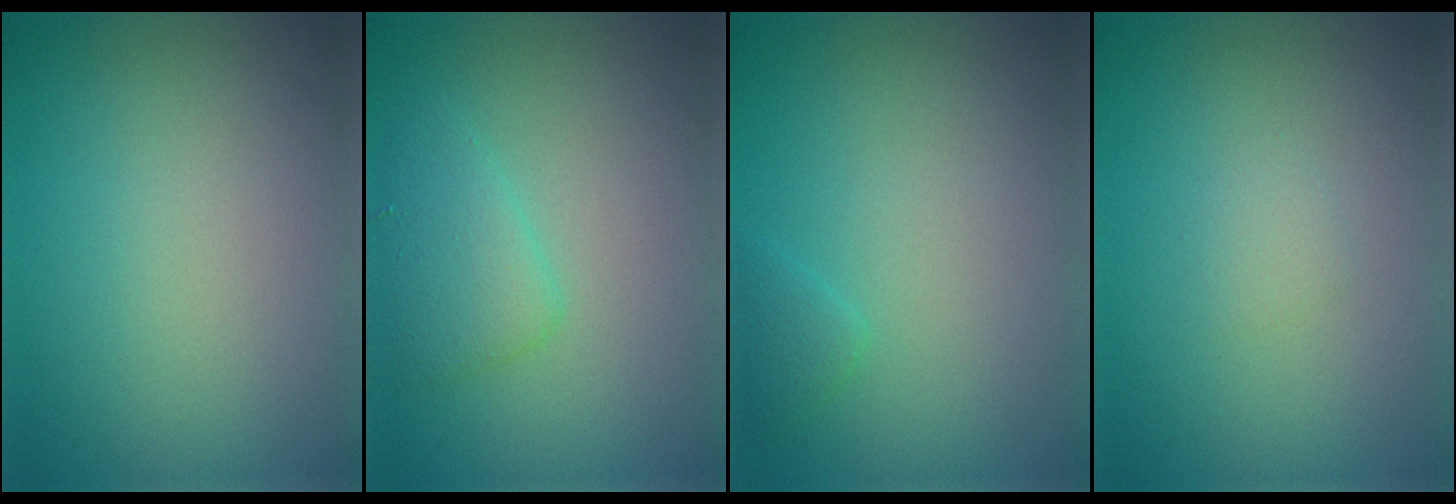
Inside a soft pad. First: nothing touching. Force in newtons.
{"total": 2.8, "press": 2.8, "slide": 0.3}
{"total": 1.1, "press": 1.1, "slide": 0.1}
{"total": 0.8, "press": 0.8, "slide": 0.1}